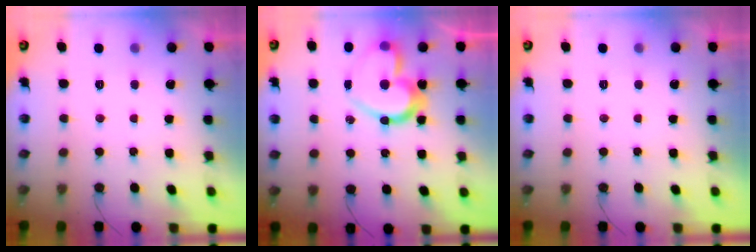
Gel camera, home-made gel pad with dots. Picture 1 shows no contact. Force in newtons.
{"total": 18.1, "press": 18.1, "slide": 1.3}
{"total": 1.8, "press": 1.8, "slide": 0.1}